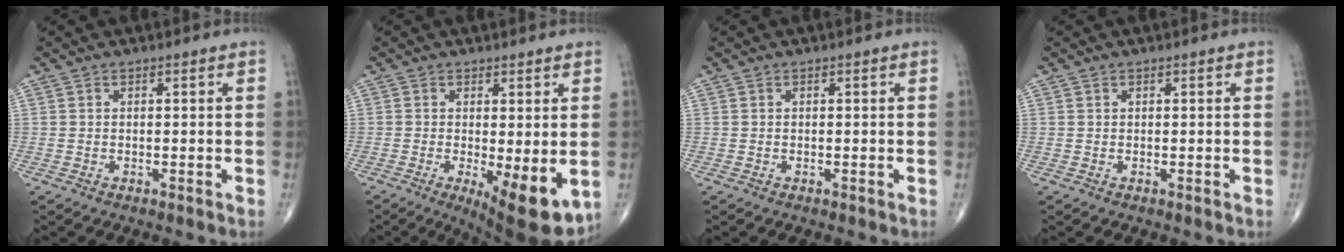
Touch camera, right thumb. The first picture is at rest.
{"total": 10.1, "force": [-2.2, 3.2, 9.4], "torque": [-0.131, -0.025, -0.023]}
{"total": 0.0}
{"total": 0.0}